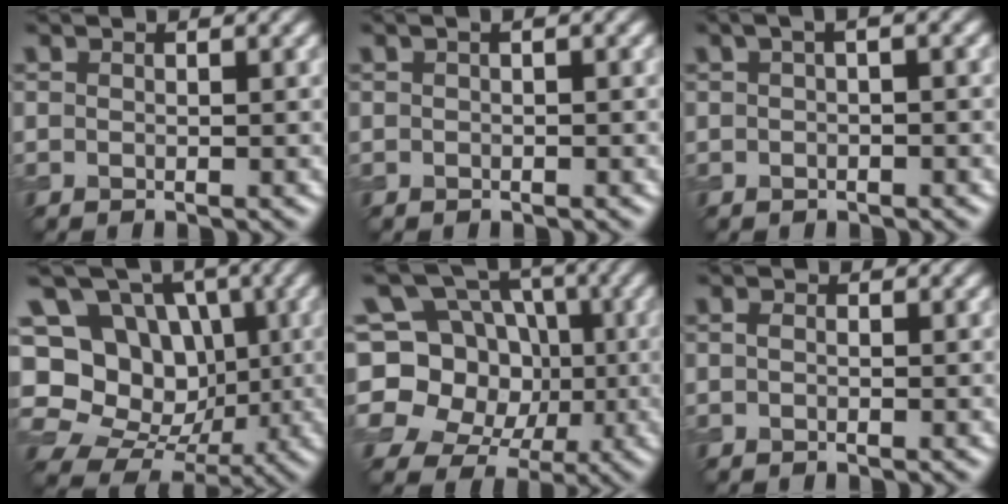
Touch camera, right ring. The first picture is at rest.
{"total": 1.5, "force": [0.6, 0.4, 1.3], "torque": [-0.019, 0.003, 0.003]}
{"total": 3.0, "force": [0.9, 1.1, 2.6], "torque": [-0.027, 0.010, 0.005]}
{"total": 13.6, "force": [1.3, 12.4, 5.3], "torque": [-0.147, 0.056, 0.007]}
{"total": 16.1, "force": [1.2, 14.5, 7.1], "torque": [-0.185, 0.052, -0.008]}
{"total": 0.6, "force": [0.0, 0.4, 0.5], "torque": [-0.011, 0.000, 0.000]}